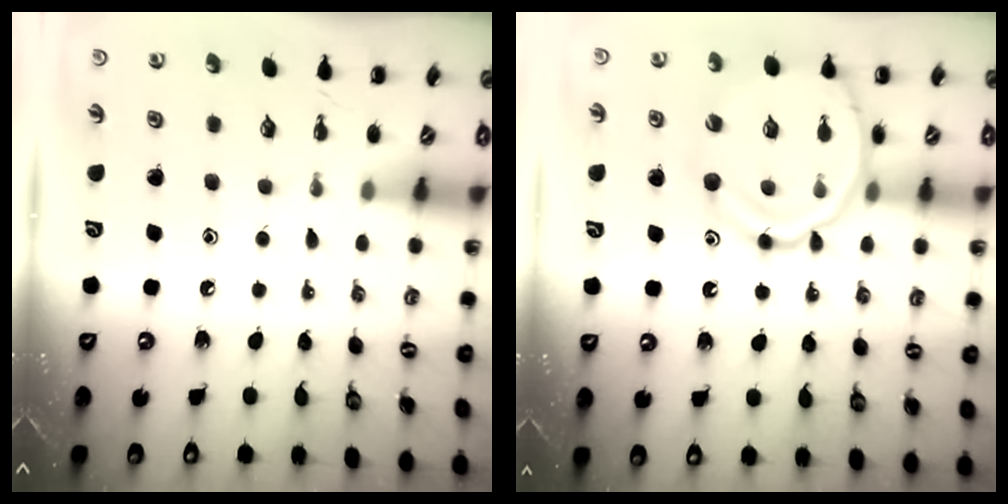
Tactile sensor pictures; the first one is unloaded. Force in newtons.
{"total": 15.1, "press": 14.8, "slide": 2.7}